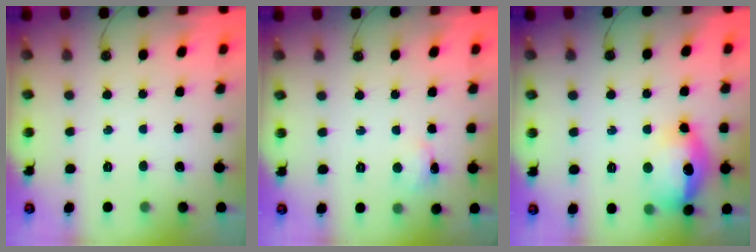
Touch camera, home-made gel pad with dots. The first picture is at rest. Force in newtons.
{"total": 2.0, "press": 1.9, "slide": 0.4}
{"total": 15.9, "press": 15.7, "slide": 1.9}